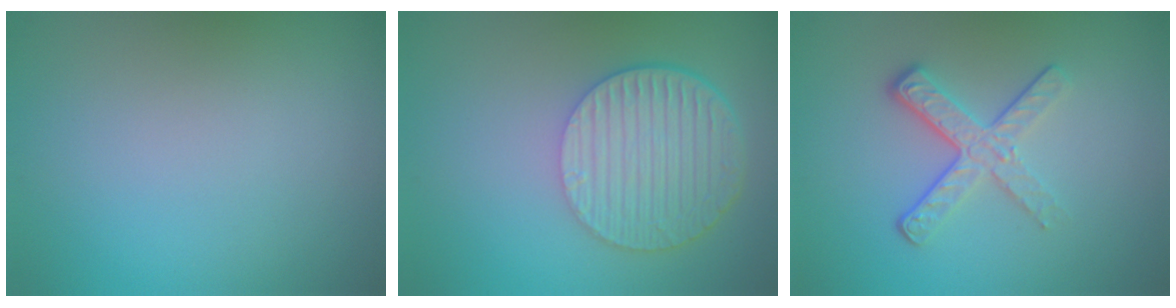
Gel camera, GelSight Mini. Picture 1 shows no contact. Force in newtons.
{"total": 6.8, "press": 4.9, "slide": 4.8}
{"total": 3.5, "press": 2.5, "slide": 2.4}